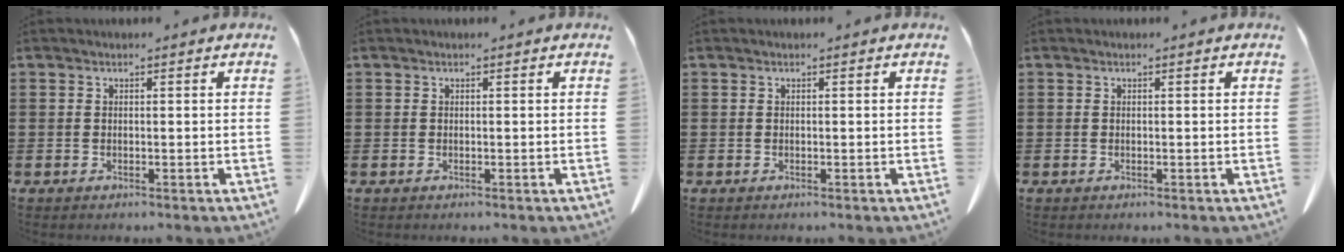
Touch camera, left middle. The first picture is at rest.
{"total": 0.0}
{"total": 0.0}
{"total": 0.0}